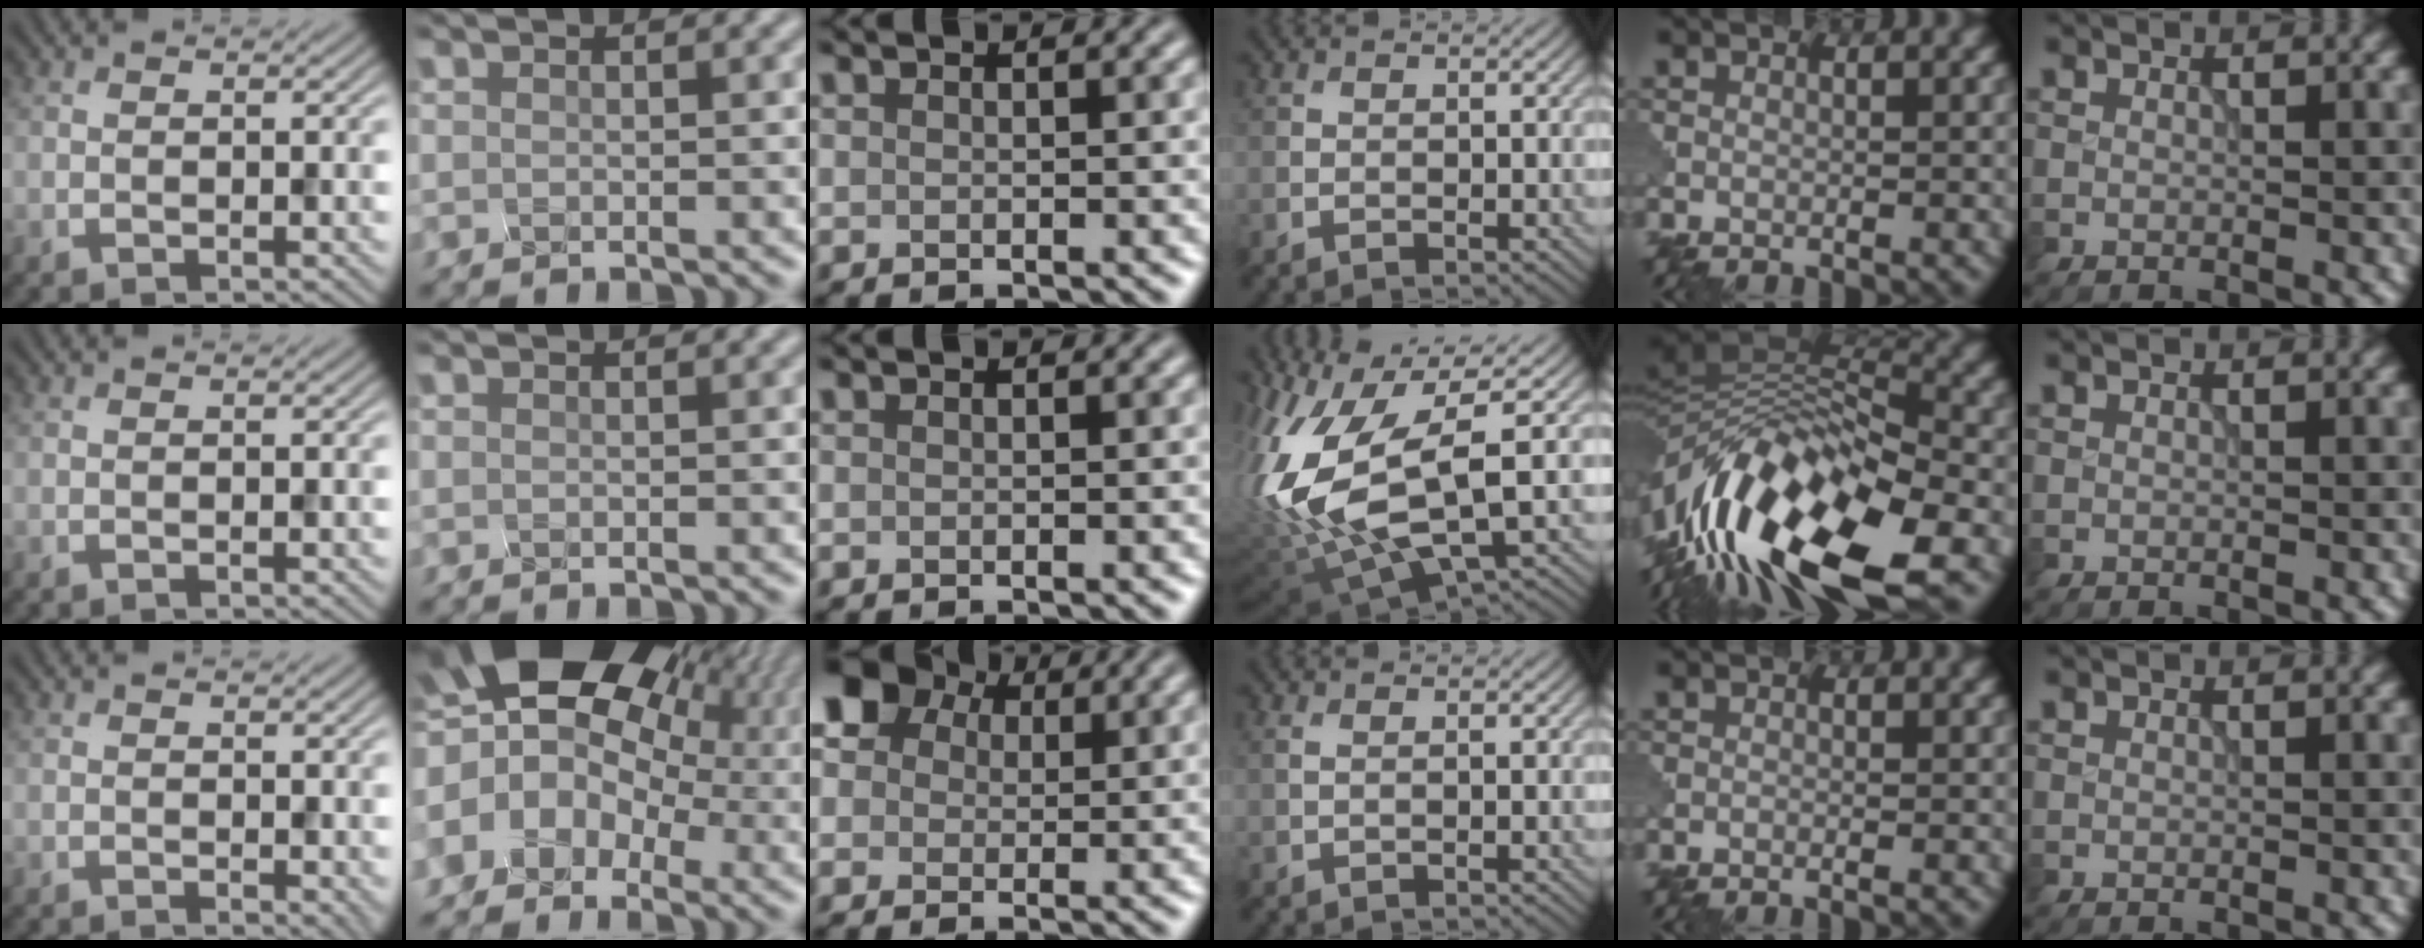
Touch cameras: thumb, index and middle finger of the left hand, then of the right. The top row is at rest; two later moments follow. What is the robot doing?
{"motion": "squeeze", "object": "hand grip exerciser"}